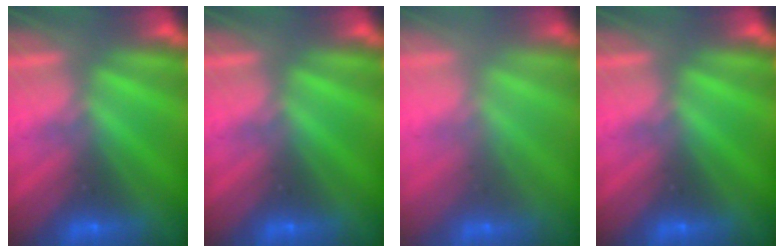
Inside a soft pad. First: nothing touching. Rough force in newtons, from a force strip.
{"total": 0.0}
{"total": 2.5}
{"total": 0.0}